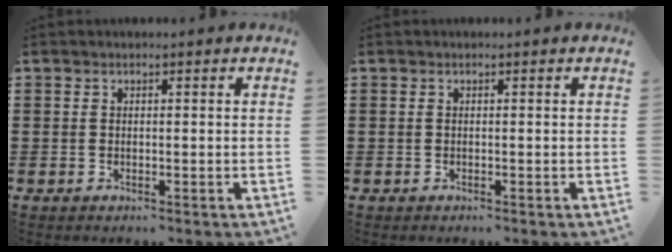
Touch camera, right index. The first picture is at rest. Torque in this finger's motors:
{"motor_torque": [1.06, 1.08, 0.01, 0.01]}